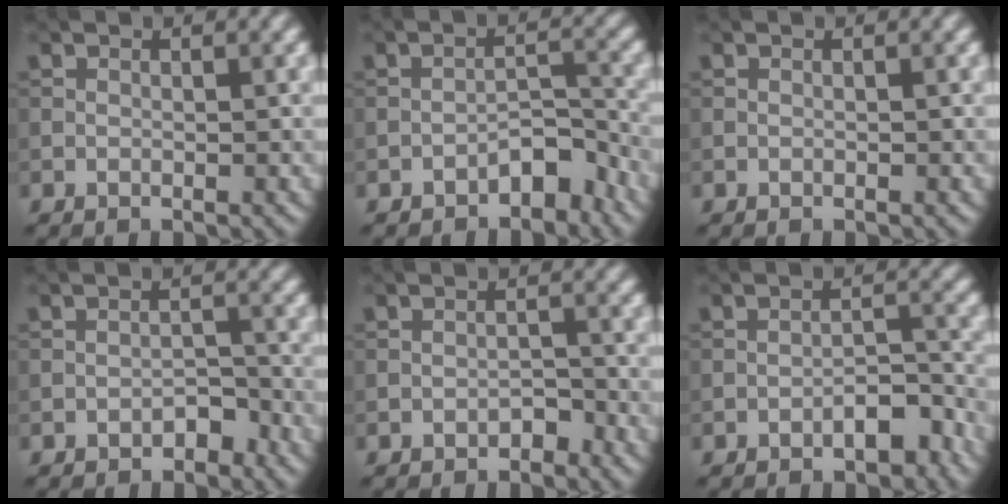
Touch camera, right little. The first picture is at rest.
{"total": 3.0, "force": [-2.2, 1.2, 1.6], "torque": [-0.019, 0.017, -0.037]}
{"total": 0.0}
{"total": 1.6, "force": [-1.2, 0.8, 0.8], "torque": [-0.010, 0.006, -0.021]}
{"total": 1.3, "force": [-1.0, 0.6, 0.6], "torque": [-0.007, 0.004, -0.016]}
{"total": 2.8, "force": [-1.8, 1.0, 1.9], "torque": [-0.024, 0.012, -0.030]}